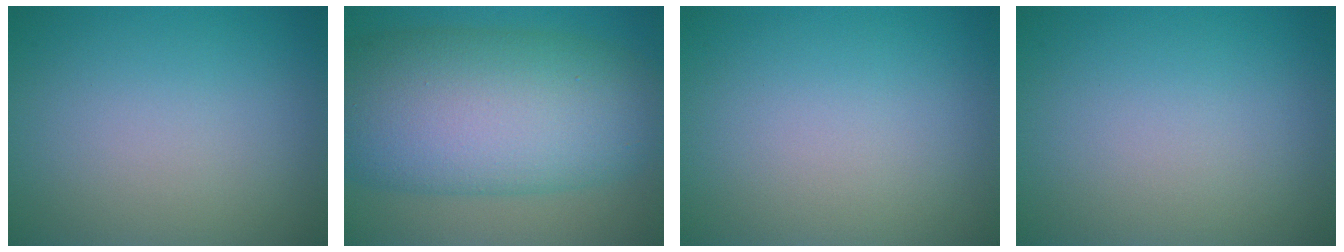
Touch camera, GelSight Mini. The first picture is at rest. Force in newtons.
{"total": 14.2, "press": 14.2, "slide": 0.1}
{"total": 0.0}
{"total": 0.0}